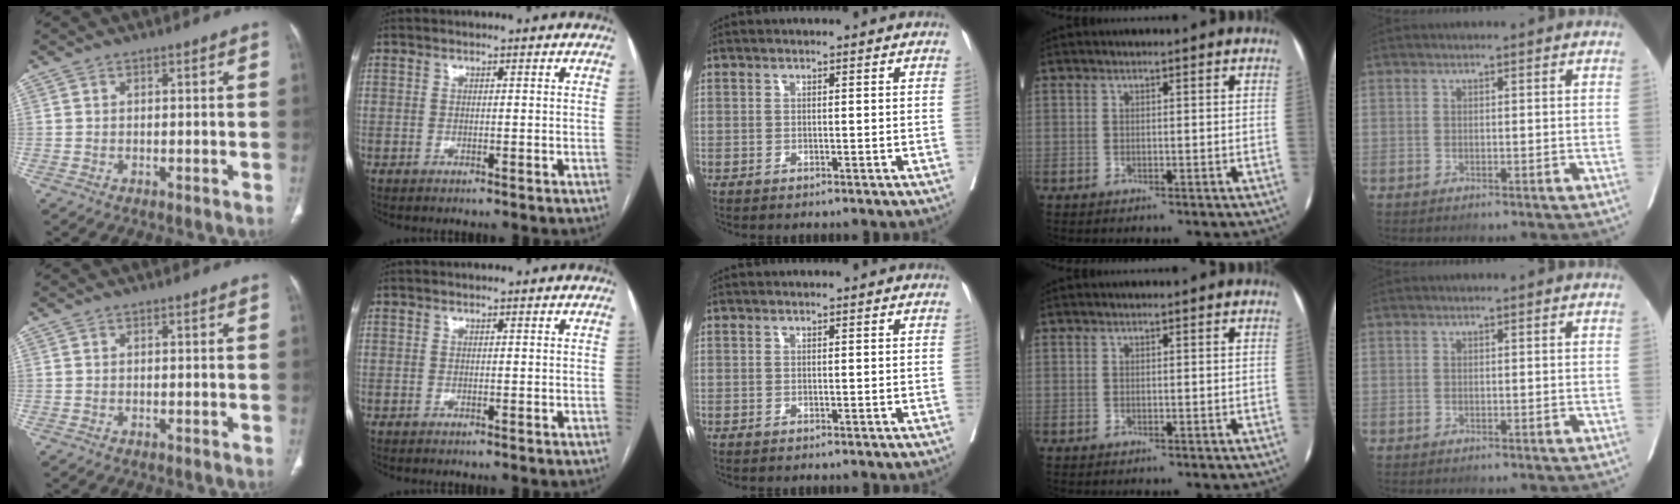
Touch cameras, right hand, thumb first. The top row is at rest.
{}